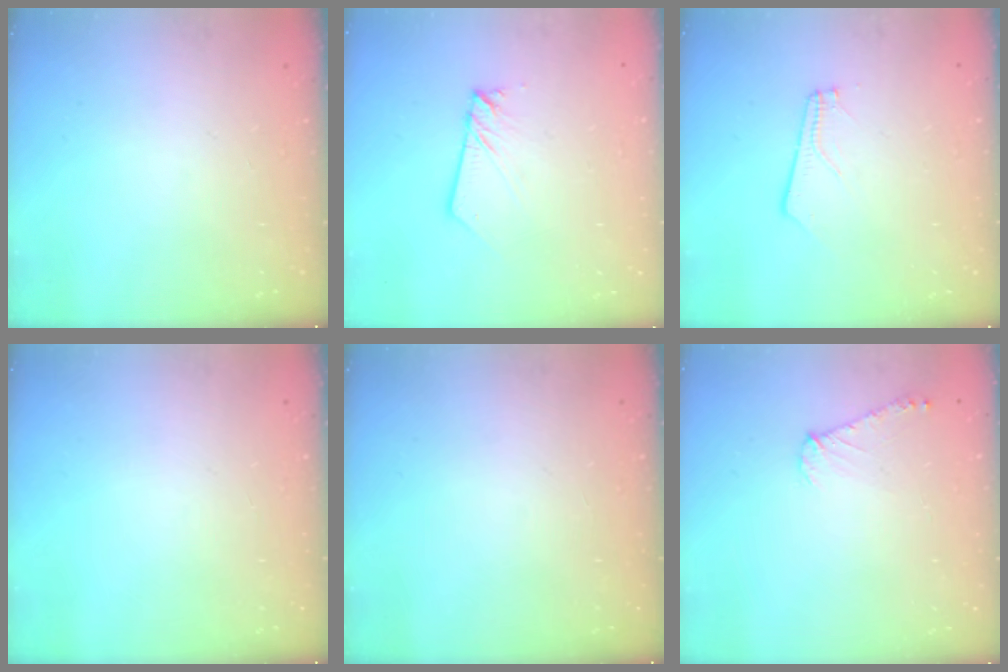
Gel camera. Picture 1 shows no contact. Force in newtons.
{"total": 2.7, "press": 2.7, "slide": 0.2}
{"total": 2.4, "press": 2.4, "slide": 0.4}
{"total": 0.0}
{"total": 0.0}
{"total": 4.8, "press": 4.7, "slide": 0.7}